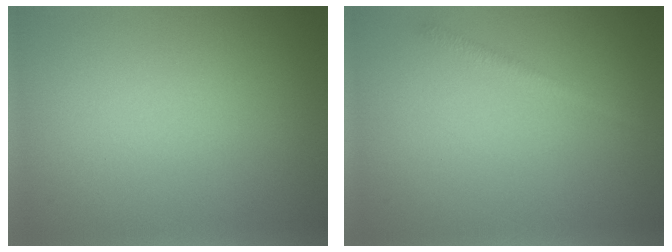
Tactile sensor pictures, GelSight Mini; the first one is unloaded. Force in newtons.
{"total": 1.2, "press": 1.1, "slide": 0.0}